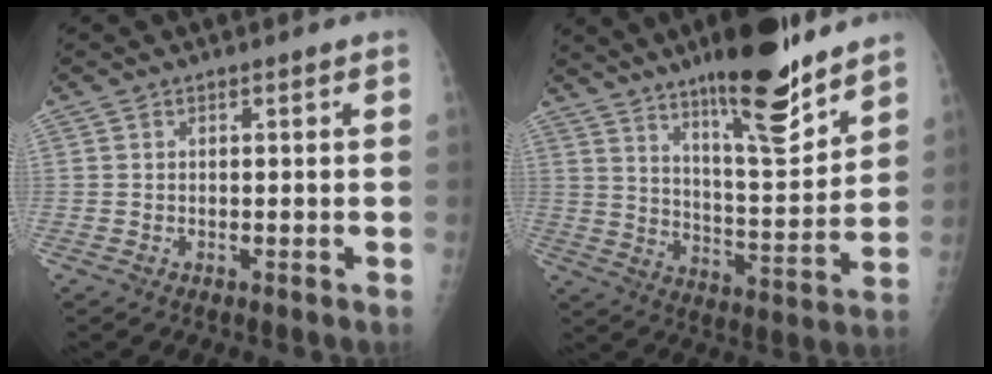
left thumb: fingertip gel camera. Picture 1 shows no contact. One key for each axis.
{"total": 17.4, "fx": 12.5, "fy": 3.6, "fz": 11.6, "tx": -0.148, "ty": -0.086, "tz": 0.201}